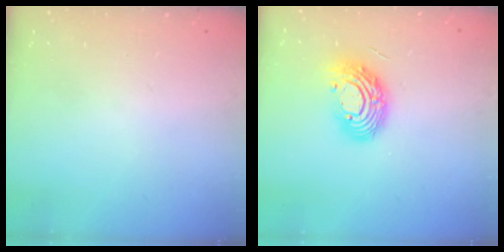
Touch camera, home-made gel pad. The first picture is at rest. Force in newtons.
{"total": 12.1, "press": 12.0, "slide": 1.0}